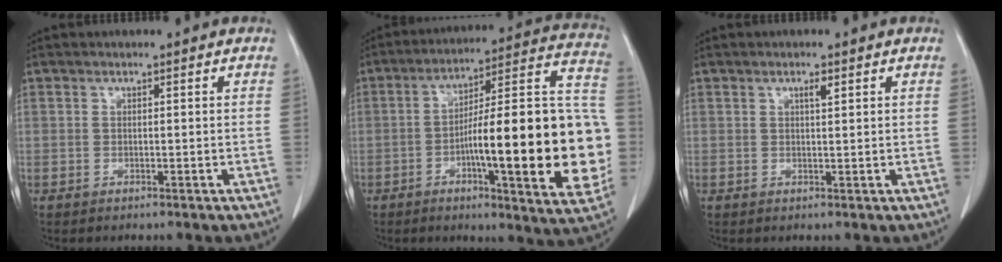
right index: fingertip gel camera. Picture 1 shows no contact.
{"total": 25.6, "force": [-4.4, 3.8, 24.9], "torque": [-0.281, 0.027, -0.061]}
{"total": 1.2, "force": [0.7, 0.1, 1.0], "torque": [-0.018, -0.001, 0.010]}